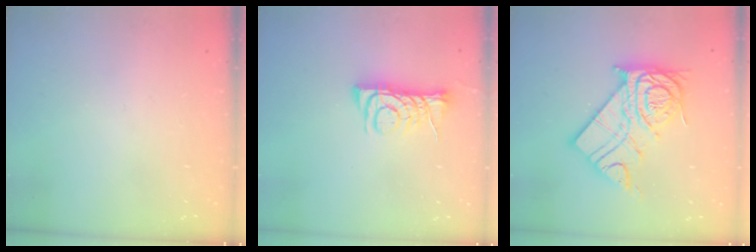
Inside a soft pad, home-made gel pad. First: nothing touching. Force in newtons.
{"total": 8.5, "press": 8.5, "slide": 0.7}
{"total": 20.0, "press": 19.9, "slide": 1.9}